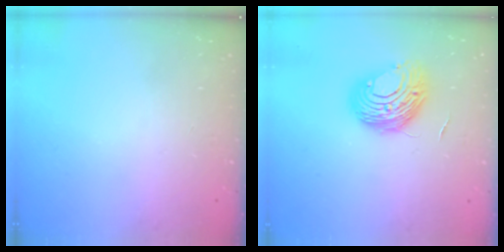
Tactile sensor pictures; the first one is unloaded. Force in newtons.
{"total": 11.0, "press": 11.0, "slide": 0.2}